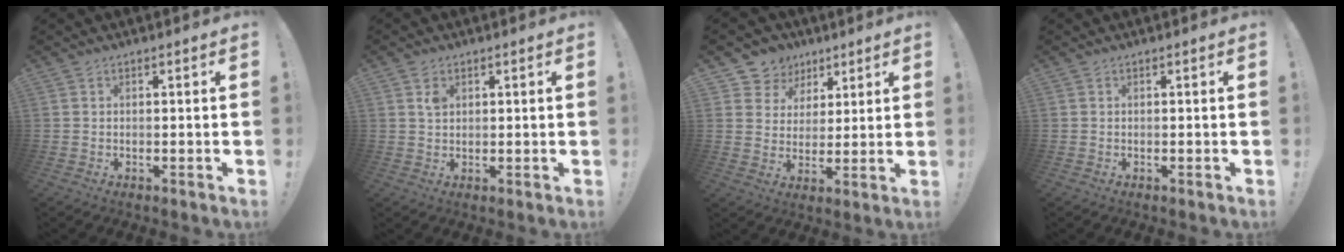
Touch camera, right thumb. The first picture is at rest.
{"total": 2.4, "force": [1.3, 1.6, 1.2], "torque": [-0.007, -0.006, 0.021]}
{"total": 8.4, "force": [4.1, 7.2, 0.9], "torque": [-0.013, -0.032, 0.086]}
{"total": 0.0}